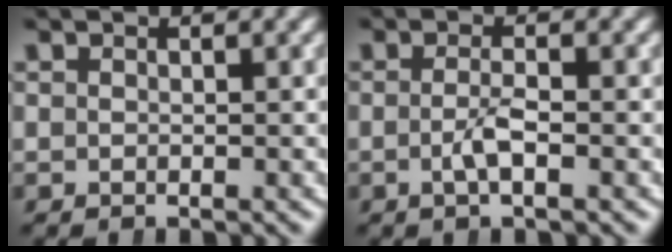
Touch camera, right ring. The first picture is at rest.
{"total": 2.0, "force": [-1.0, 0.1, 1.7], "torque": [-0.035, -0.006, -0.016]}